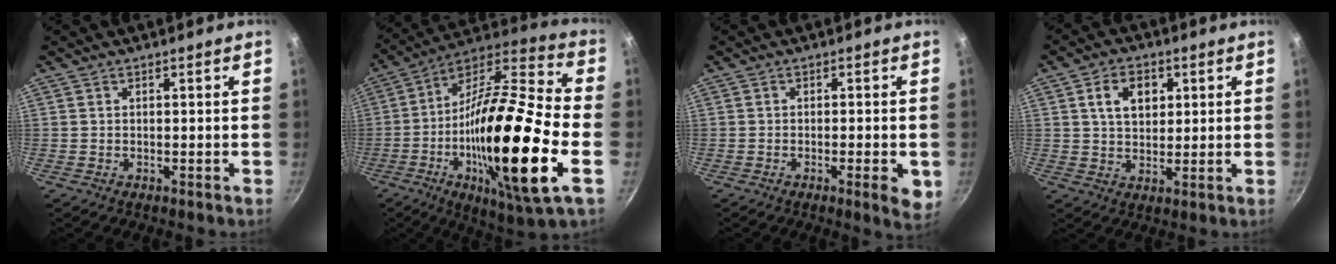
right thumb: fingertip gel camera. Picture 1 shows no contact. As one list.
[{"total": 30.4, "force": [-7.0, 7.4, 28.7], "torque": [-0.488, 0.012, -0.129]}, {"total": 5.2, "force": [-1.5, 1.3, 4.8], "torque": [-0.060, 0.001, -0.021]}, {"total": 7.5, "force": [2.4, 5.2, 4.9], "torque": [-0.062, 0.000, 0.039]}]